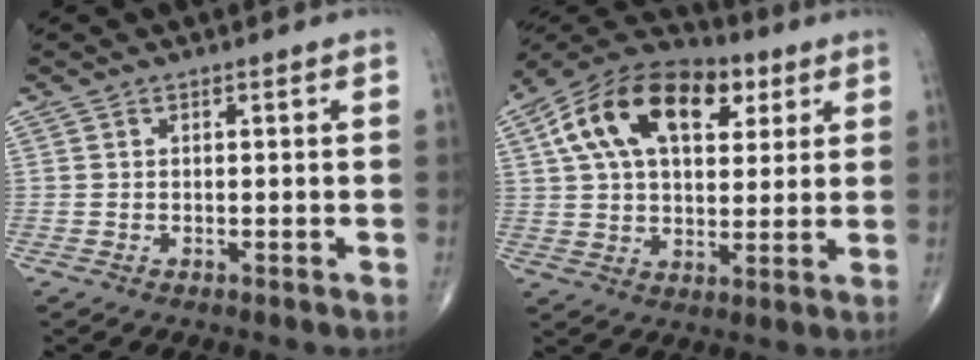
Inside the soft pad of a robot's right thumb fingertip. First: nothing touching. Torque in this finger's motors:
{"motor_torque": [0.86, 1.06, 0.61, 0.23, 0.38]}